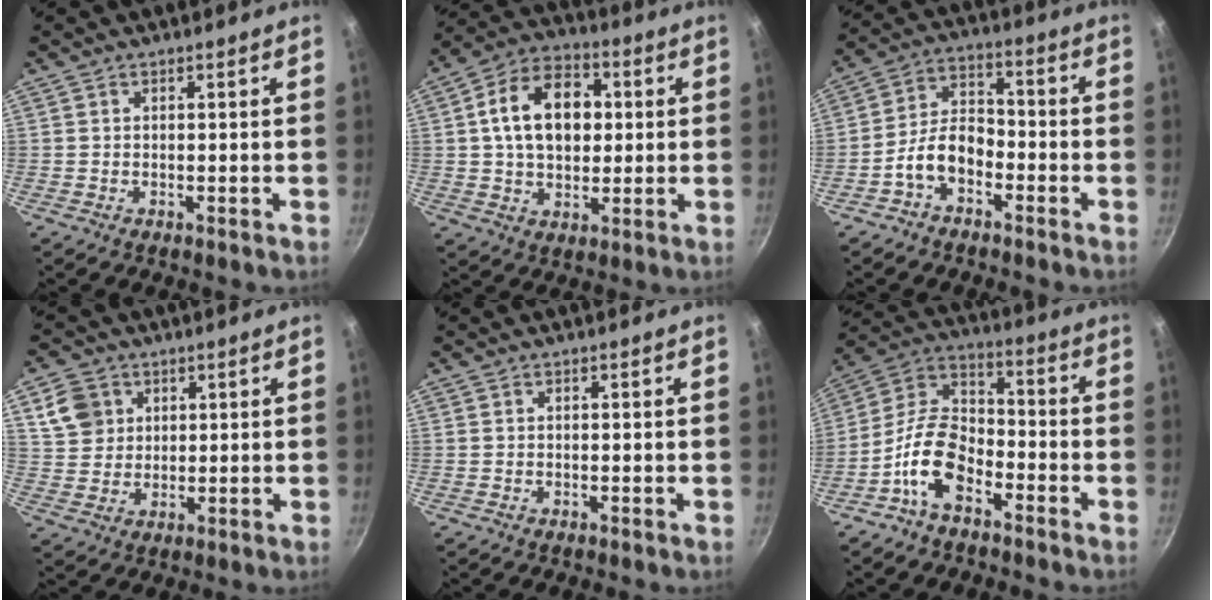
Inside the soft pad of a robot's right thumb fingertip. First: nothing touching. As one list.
[{"total": 15.2, "force": [2.3, 10.6, 10.6], "torque": [-0.143, 0.020, 0.027]}, {"total": 8.3, "force": [-4.0, 5.0, 5.4], "torque": [-0.084, 0.049, -0.084]}, {"total": 7.6, "force": [3.0, 6.3, 2.9], "torque": [-0.027, 0.003, 0.064]}, {"total": 0.0}, {"total": 12.2, "force": [-6.2, 6.8, 8.0], "torque": [-0.140, 0.061, -0.140]}]